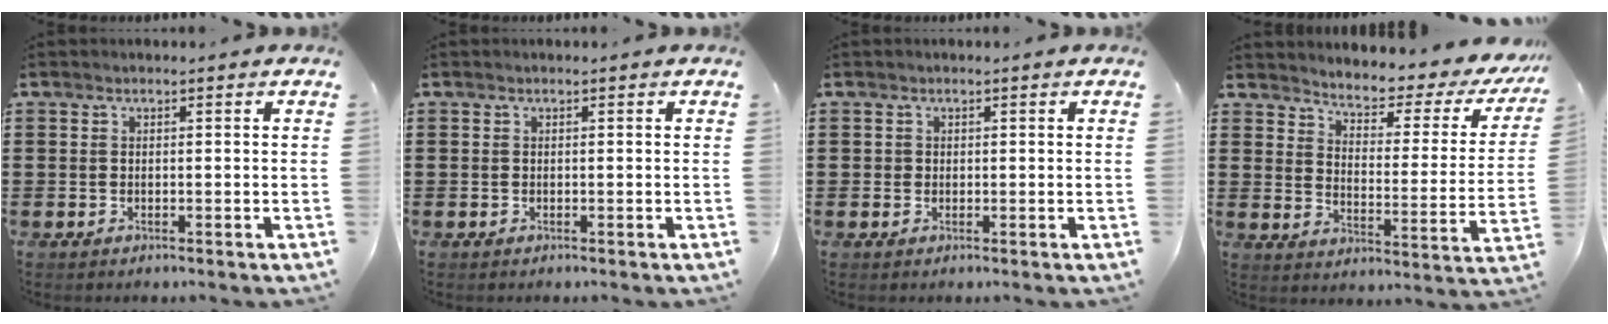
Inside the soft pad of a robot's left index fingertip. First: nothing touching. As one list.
[{"total": 0.0}, {"total": 0.8, "force": [0.2, 0.7, 0.1], "torque": [-0.004, 0.005, 0.005]}, {"total": 3.2, "force": [2.9, 0.6, 1.1], "torque": [-0.036, -0.033, 0.036]}]